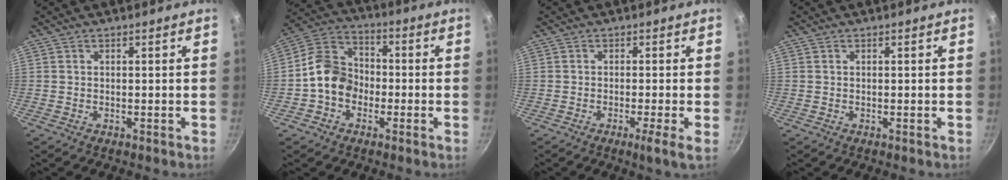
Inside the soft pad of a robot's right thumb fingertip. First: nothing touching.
{"total": 10.4, "force": [-2.3, 8.5, 5.7], "torque": [-0.068, 0.036, -0.060]}
{"total": 3.3, "force": [-1.2, -0.4, 3.0], "torque": [-0.061, -0.002, -0.024]}
{"total": 0.0}